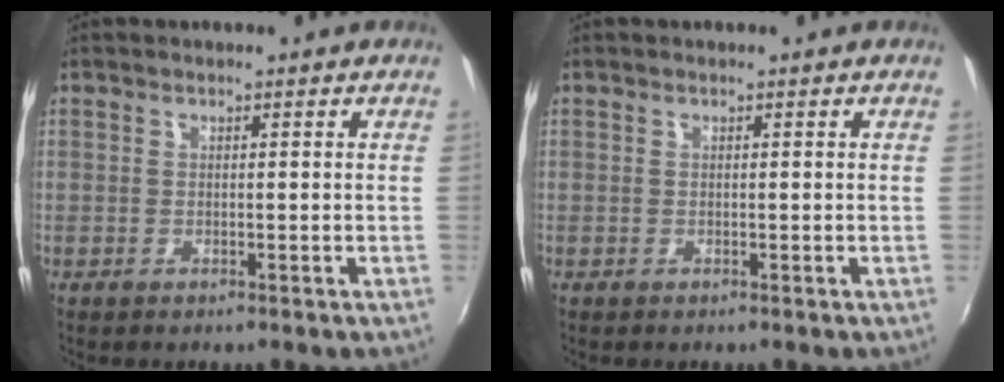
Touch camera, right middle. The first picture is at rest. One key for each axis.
{"total": 0.0}